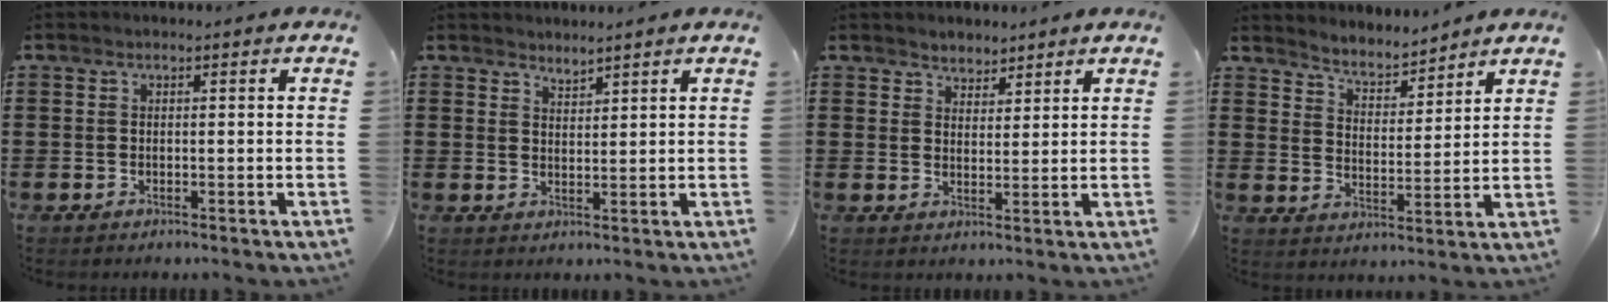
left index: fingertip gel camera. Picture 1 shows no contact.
{"total": 2.1, "force": [2.1, -0.1, -0.4], "torque": [0.003, -0.005, 0.040]}
{"total": 2.8, "force": [2.5, 1.1, -0.5], "torque": [-0.001, -0.001, 0.047]}
{"total": 4.1, "force": [4.1, 0.3, 0.0], "torque": [-0.020, -0.027, 0.069]}